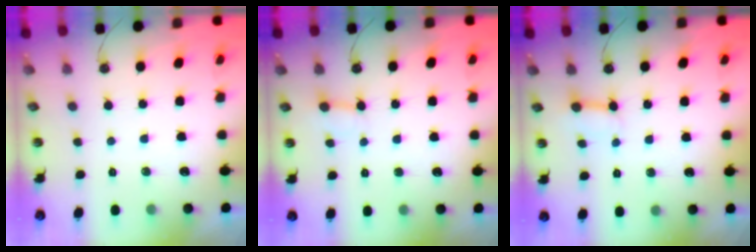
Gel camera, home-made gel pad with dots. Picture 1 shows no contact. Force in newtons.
{"total": 2.9, "press": 2.9, "slide": 0.3}
{"total": 3.6, "press": 3.6, "slide": 0.1}